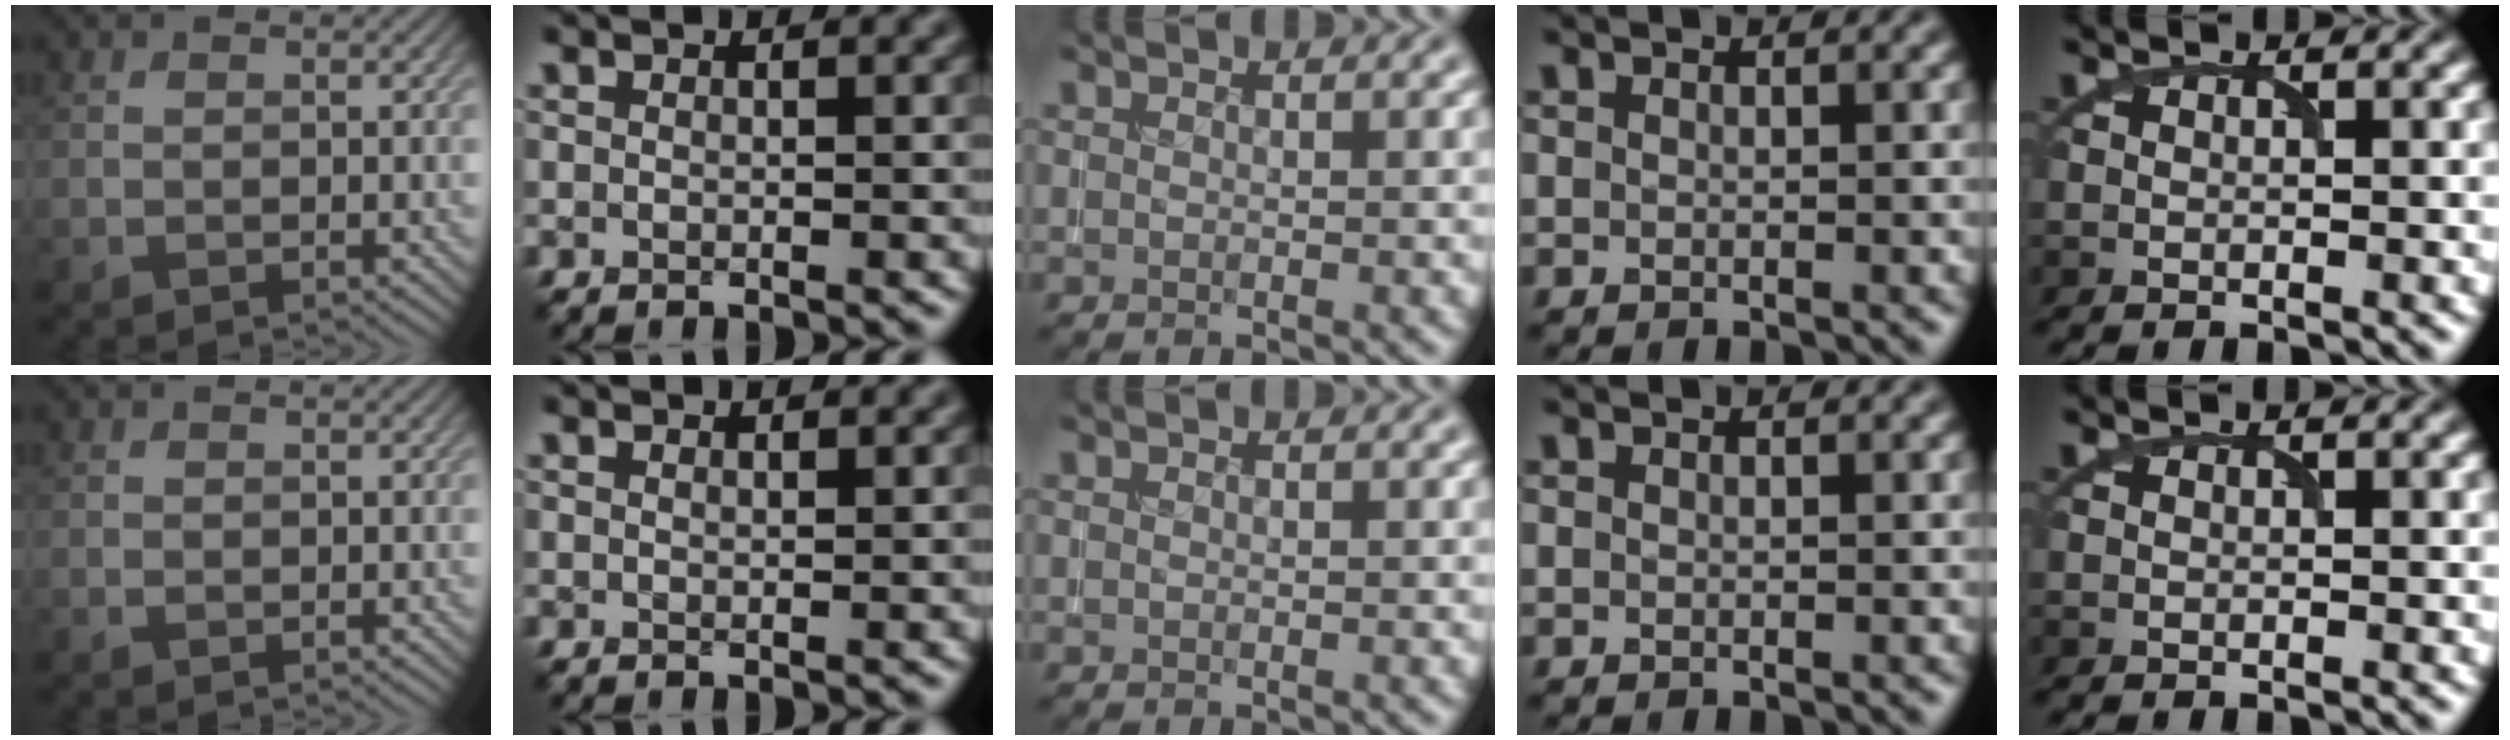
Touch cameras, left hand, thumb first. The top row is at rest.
{"thumb": {"total": 0.6, "force": [-0.2, 0.5, 0.4], "torque": [-0.007, -0.005, -0.003]}, "index": {"total": 0.5, "force": [0.5, 0.0, 0.1], "torque": [0.000, 0.001, 0.011]}}